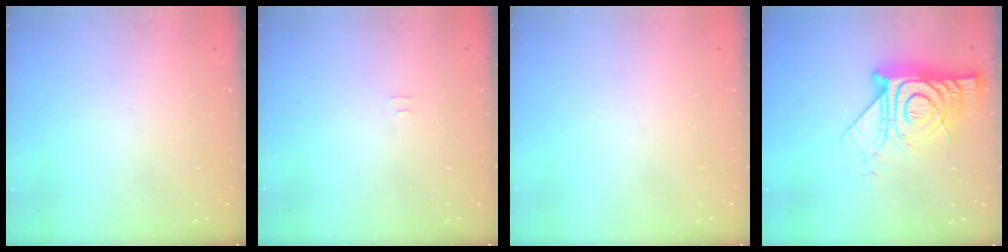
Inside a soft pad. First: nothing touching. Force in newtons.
{"total": 3.6, "press": 3.6, "slide": 0.4}
{"total": 1.6, "press": 1.6, "slide": 0.1}
{"total": 17.3, "press": 17.2, "slide": 1.2}